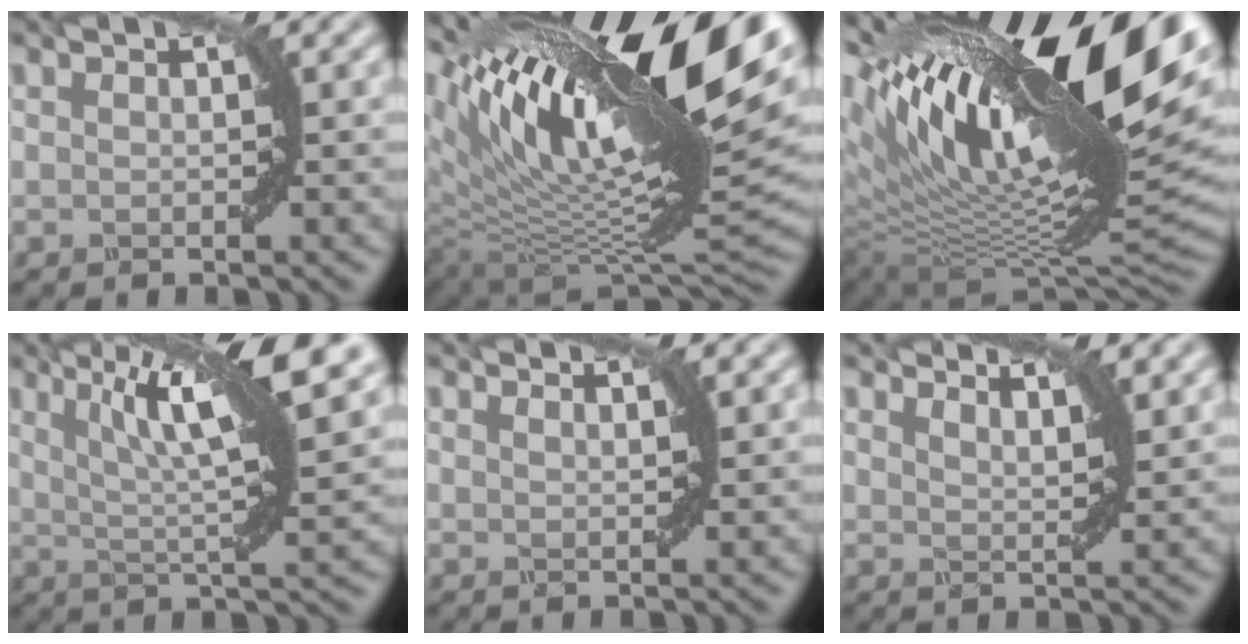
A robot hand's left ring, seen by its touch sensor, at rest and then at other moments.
{"total": 17.6, "force": [7.4, 5.3, 15.1], "torque": [-0.258, 0.018, 0.134]}
{"total": 19.6, "force": [7.5, 6.8, 16.8], "torque": [-0.291, 0.031, 0.134]}
{"total": 12.2, "force": [5.2, 2.6, 10.7], "torque": [-0.166, 0.017, 0.083]}
{"total": 2.0, "force": [1.8, 0.4, 0.8], "torque": [-0.002, 0.001, 0.014]}
{"total": 3.8, "force": [3.4, 0.7, 1.6], "torque": [-0.021, 0.006, 0.033]}